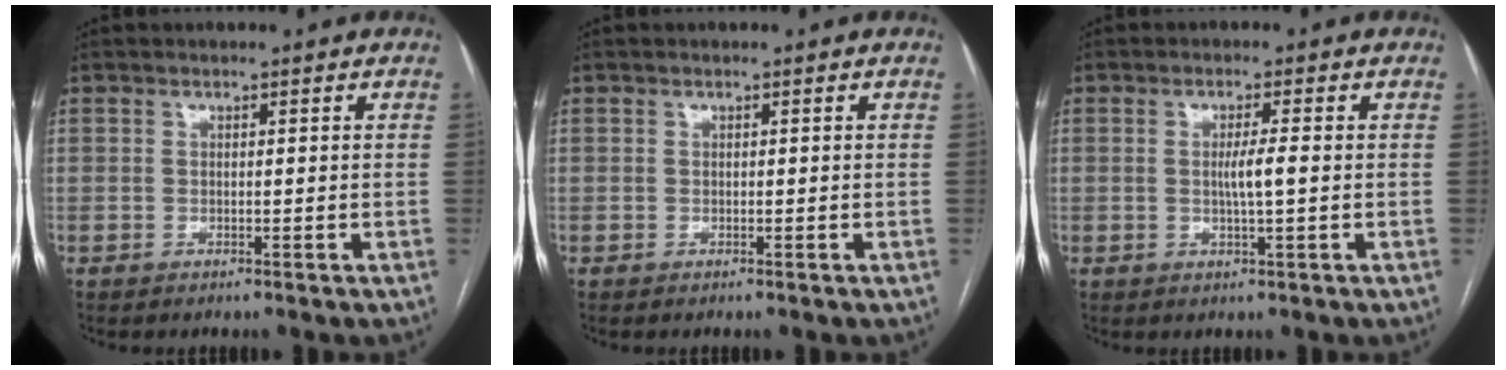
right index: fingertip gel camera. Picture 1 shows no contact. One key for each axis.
{"total": 0.0}
{"total": 3.2, "fx": 0.0, "fy": -0.1, "fz": 3.2, "tx": -0.058, "ty": -0.002, "tz": -0.001}